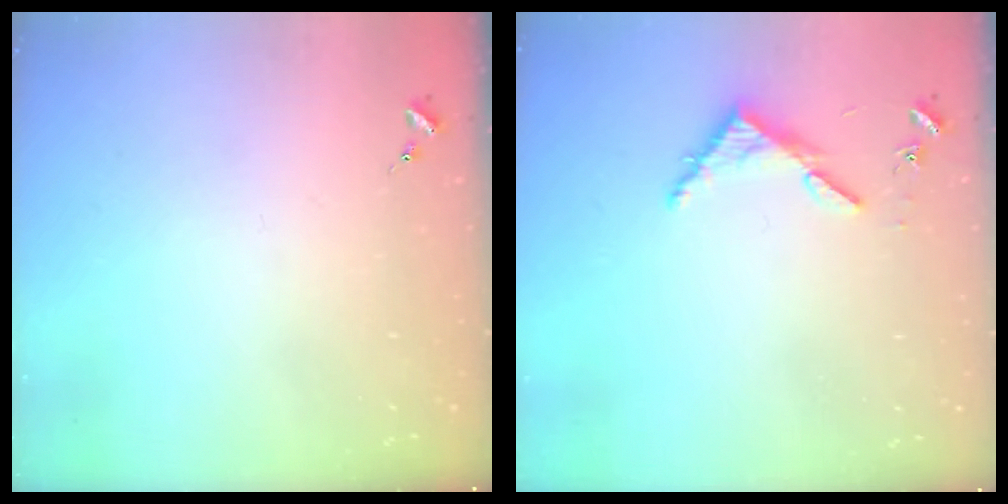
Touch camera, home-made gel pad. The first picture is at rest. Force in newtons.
{"total": 3.9, "press": 3.9, "slide": 0.3}